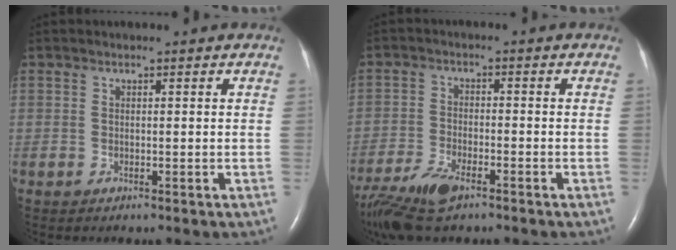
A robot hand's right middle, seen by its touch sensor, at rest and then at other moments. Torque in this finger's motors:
{"motor_torque": [0.10, -0.12, 0.10, 0.05]}